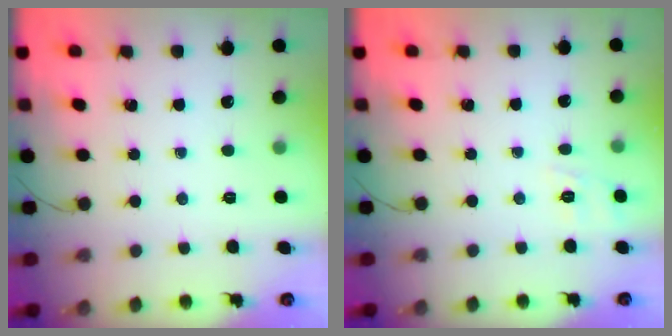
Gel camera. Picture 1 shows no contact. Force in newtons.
{"total": 7.2, "press": 6.9, "slide": 1.7}